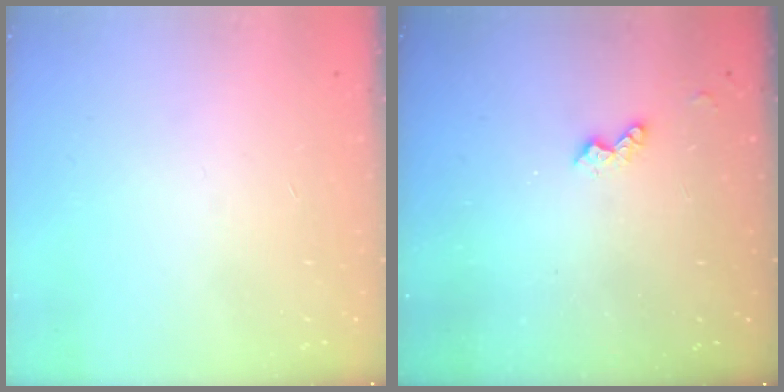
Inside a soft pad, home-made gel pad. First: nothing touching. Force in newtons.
{"total": 4.0, "press": 4.0, "slide": 0.6}